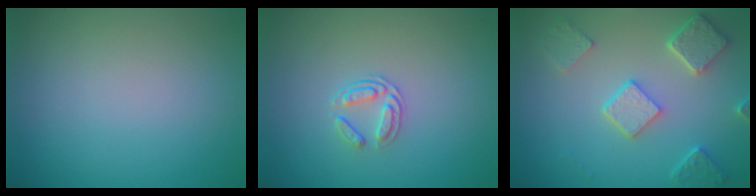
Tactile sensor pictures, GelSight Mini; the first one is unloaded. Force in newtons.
{"total": 1.7, "press": 1.3, "slide": 1.1}
{"total": 4.9, "press": 3.8, "slide": 3.0}